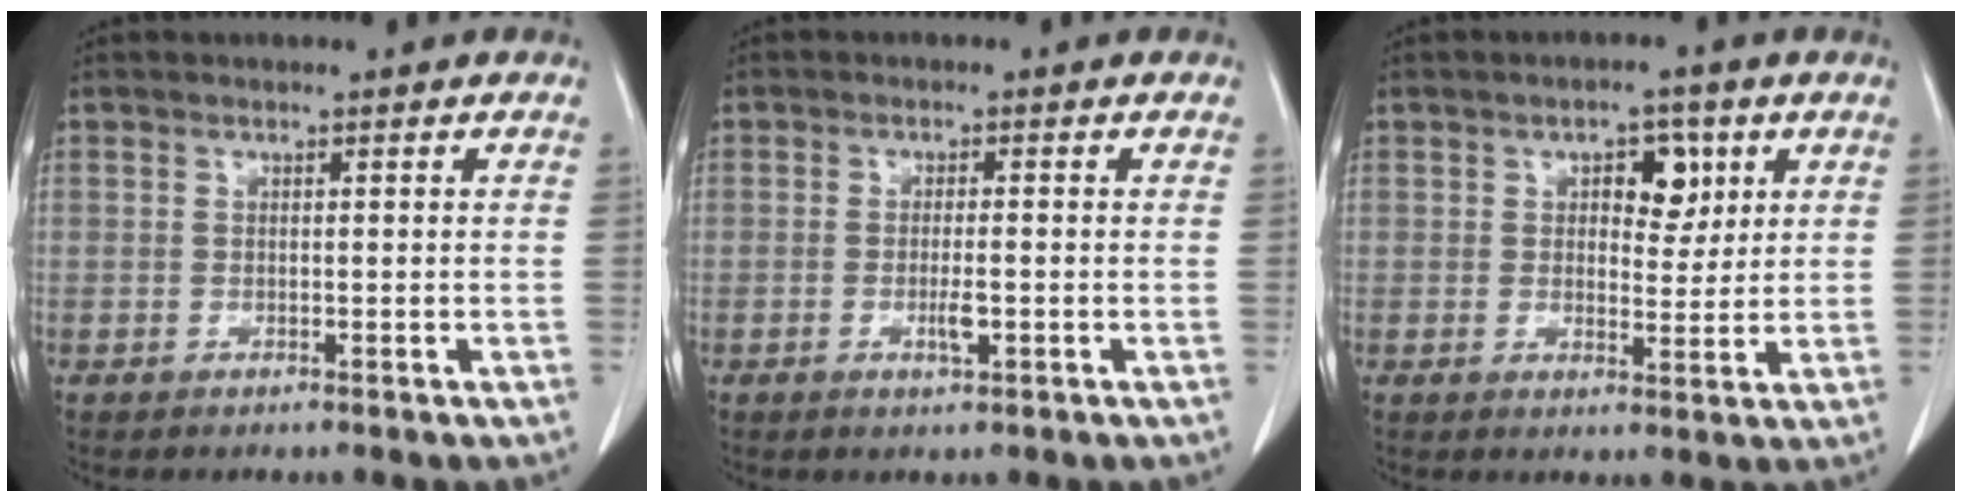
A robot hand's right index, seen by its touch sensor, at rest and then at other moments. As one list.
[{"total": 2.8, "force": [-0.9, 0.5, 2.6], "torque": [-0.050, -0.002, -0.013]}, {"total": 5.3, "force": [2.1, 2.9, 3.9], "torque": [-0.051, 0.008, 0.030]}]